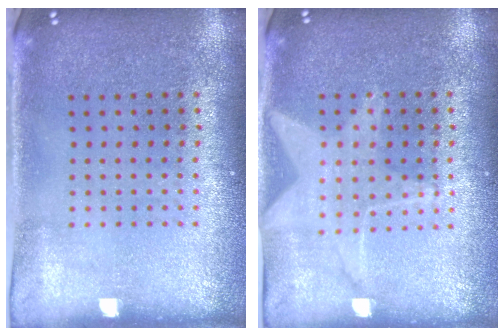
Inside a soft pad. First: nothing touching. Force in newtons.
{"total": 1.4, "press": 1.4, "slide": 0.2}